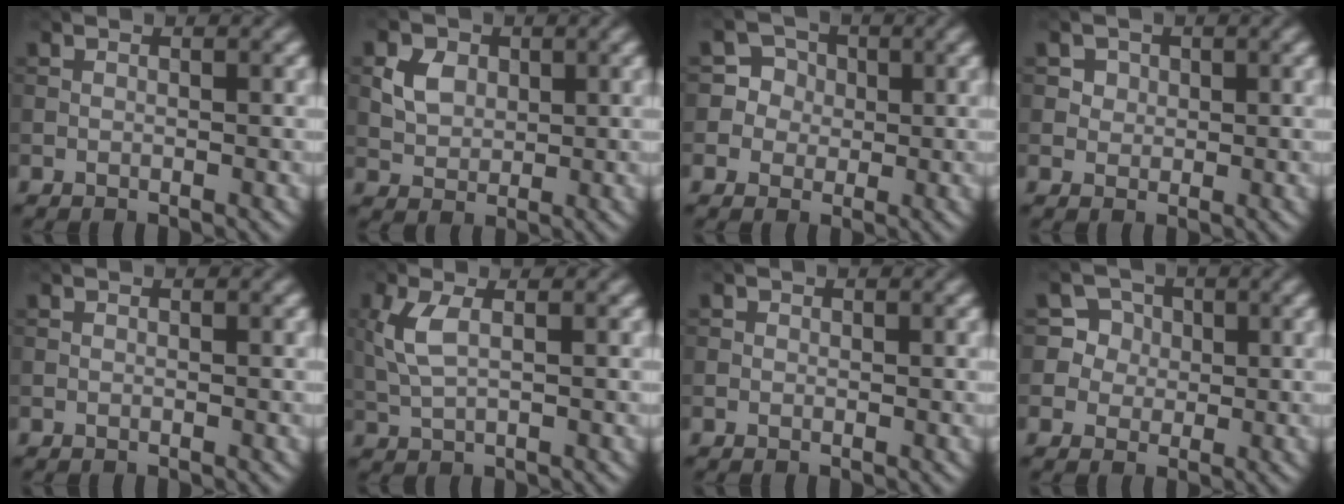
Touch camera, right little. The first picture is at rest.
{"total": 2.3, "force": [0.2, 2.0, 1.2], "torque": [-0.027, 0.001, 0.011]}
{"total": 3.3, "force": [0.1, 3.3, 0.3], "torque": [0.008, 0.011, 0.007]}
{"total": 1.8, "force": [0.8, 1.6, 0.5], "torque": [-0.024, 0.000, 0.032]}
{"total": 0.0}
{"total": 2.5, "force": [0.3, 0.9, 2.4], "torque": [-0.063, 0.005, 0.016]}
{"total": 0.5, "force": [-0.2, -0.1, -0.4], "torque": [0.009, 0.002, 0.006]}
{"total": 4.3, "force": [1.2, 4.0, 0.8], "torque": [-0.012, 0.013, 0.027]}